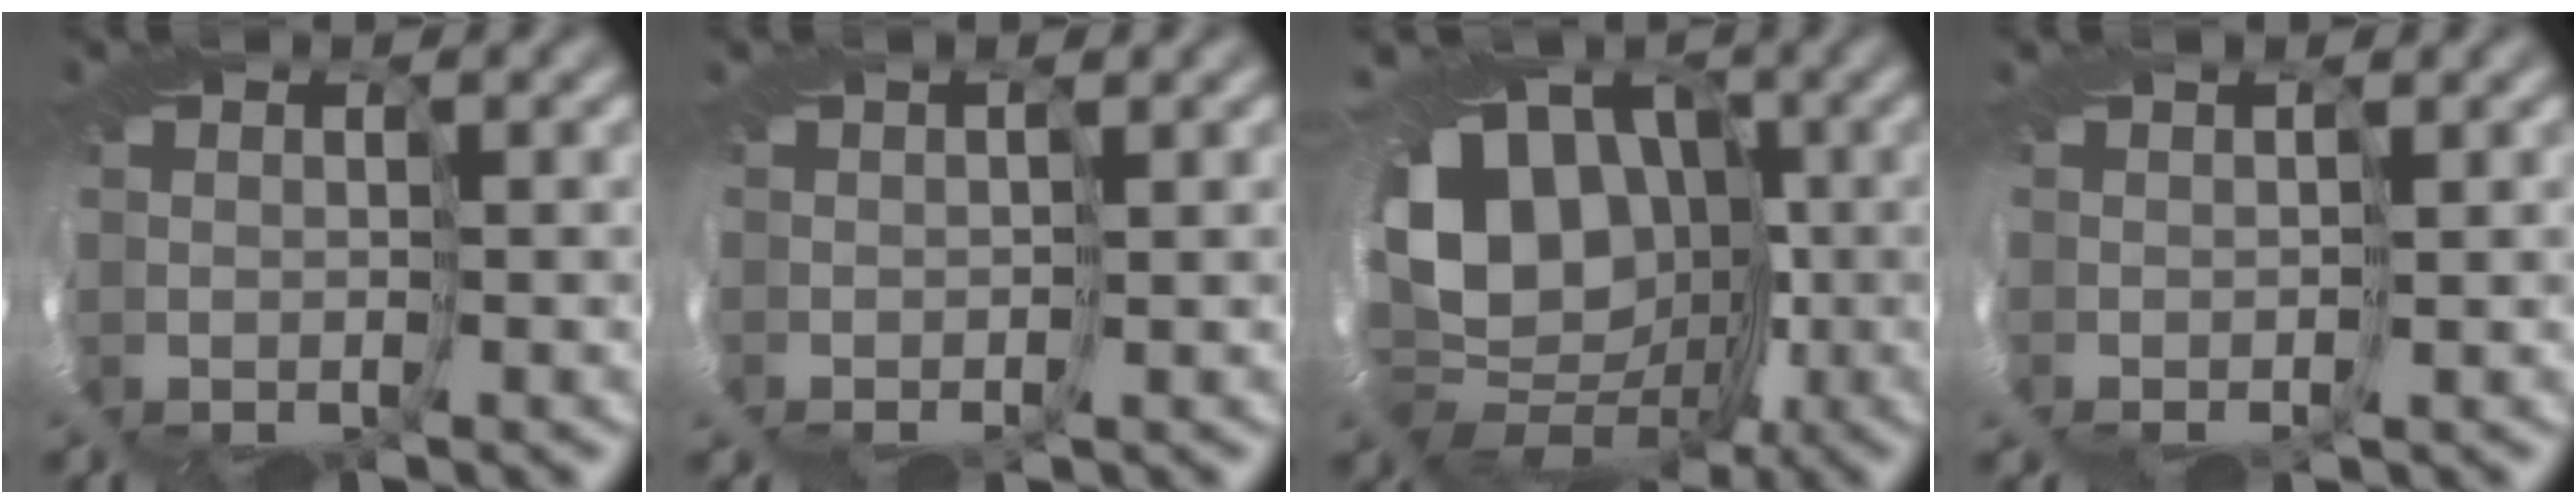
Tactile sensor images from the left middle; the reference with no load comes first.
{"total": 1.1, "force": [0.8, -0.6, -0.3], "torque": [0.012, 0.008, -0.001]}
{"total": 10.6, "force": [1.7, 8.7, 5.8], "torque": [-0.075, 0.026, -0.026]}
{"total": 1.3, "force": [1.0, -0.7, -0.5], "torque": [0.011, 0.012, 0.005]}